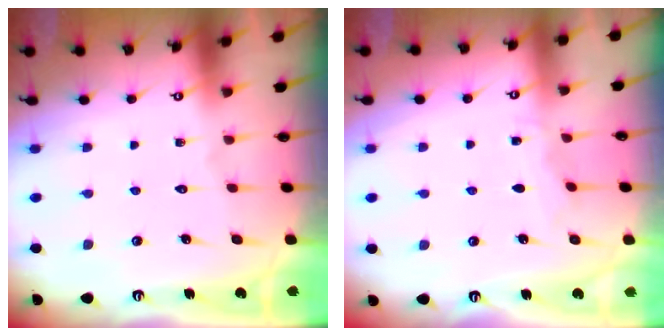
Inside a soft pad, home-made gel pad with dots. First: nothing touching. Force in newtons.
{"total": 3.1, "press": 3.1, "slide": 0.1}